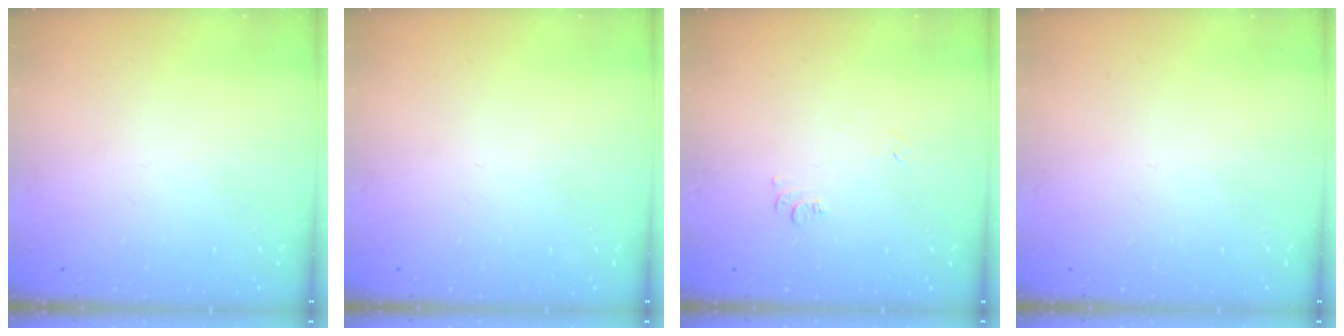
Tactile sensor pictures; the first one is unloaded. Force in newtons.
{"total": 0.0}
{"total": 7.5, "press": 7.5, "slide": 0.7}
{"total": 0.0}